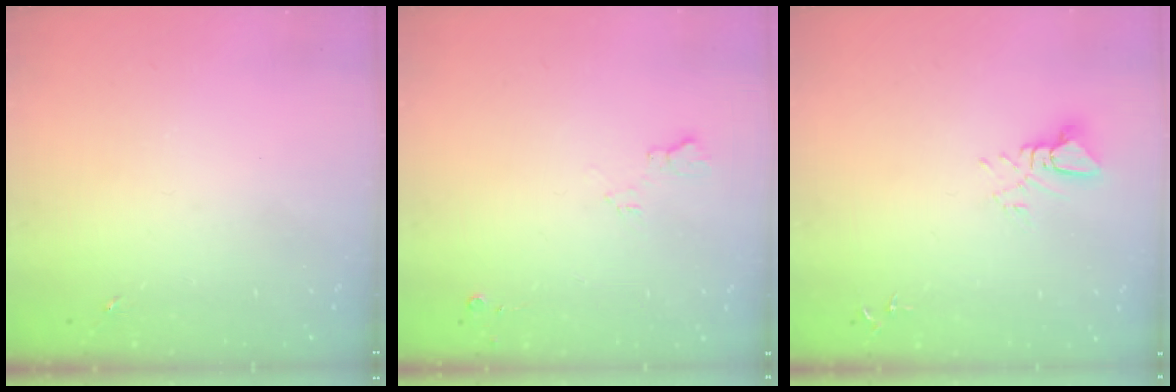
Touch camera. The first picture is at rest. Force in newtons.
{"total": 6.0, "press": 6.0, "slide": 1.0}
{"total": 5.3, "press": 5.3, "slide": 0.3}